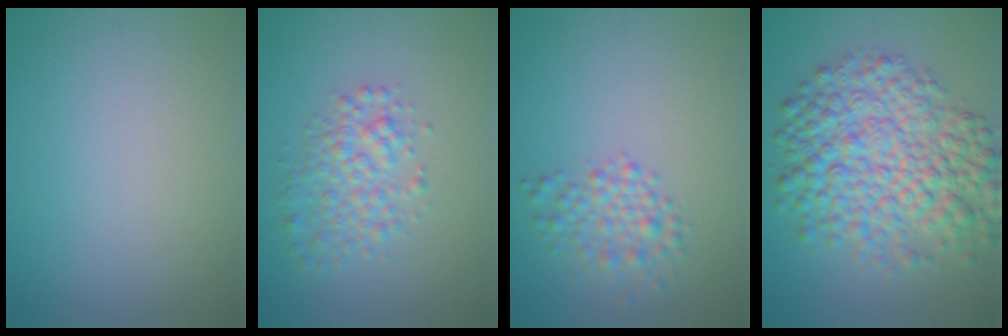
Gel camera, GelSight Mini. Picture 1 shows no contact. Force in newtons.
{"total": 3.1, "press": 3.1, "slide": 0.1}
{"total": 2.5, "press": 2.5, "slide": 0.0}
{"total": 8.9, "press": 8.9, "slide": 0.1}